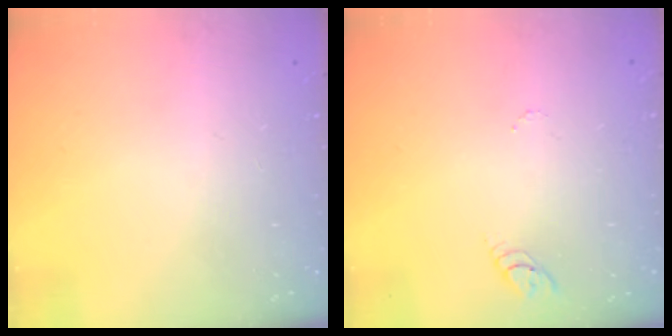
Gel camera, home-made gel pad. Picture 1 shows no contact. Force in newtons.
{"total": 2.9, "press": 2.9, "slide": 0.2}